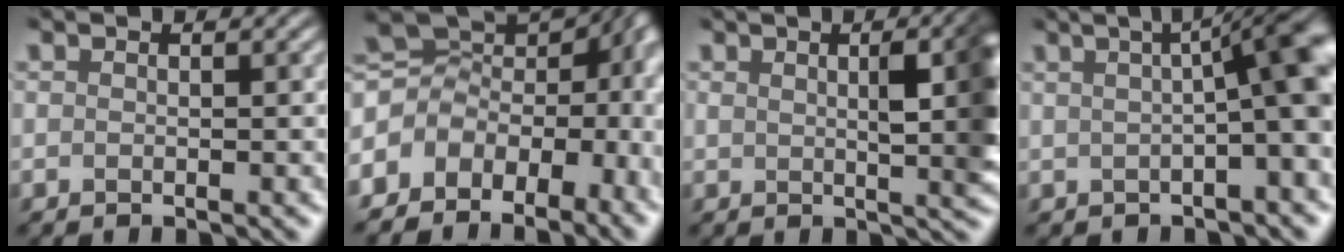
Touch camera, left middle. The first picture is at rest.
{"total": 11.3, "force": [-2.1, 8.5, 7.2], "torque": [-0.158, -0.011, -0.025]}
{"total": 5.0, "force": [1.6, 1.2, 4.6], "torque": [-0.047, 0.000, 0.024]}
{"total": 7.0, "force": [0.9, 1.5, 6.8], "torque": [-0.062, 0.014, 0.005]}